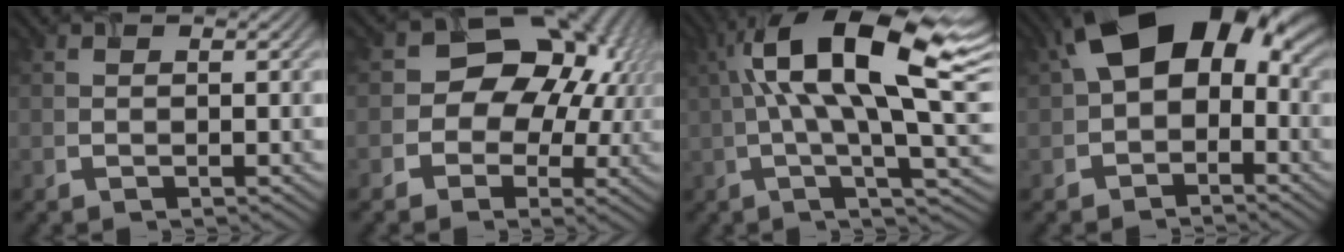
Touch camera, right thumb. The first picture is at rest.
{"total": 13.4, "force": [1.3, 11.0, 7.6], "torque": [-0.102, 0.017, -0.014]}
{"total": 17.1, "force": [3.9, 4.6, 16.0], "torque": [-0.287, 0.030, 0.075]}
{"total": 12.5, "force": [2.0, 8.2, 9.3], "torque": [-0.153, 0.007, 0.023]}